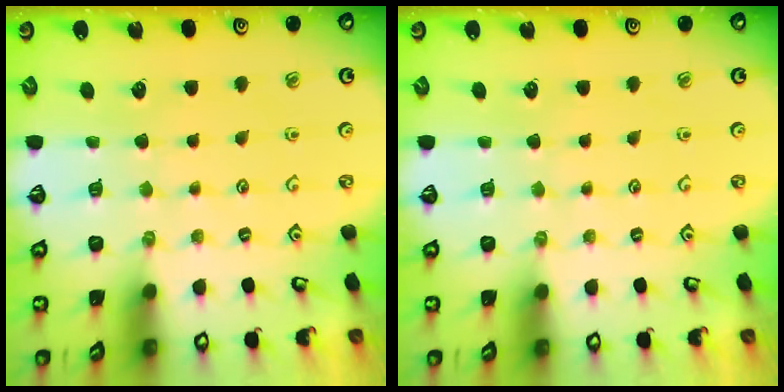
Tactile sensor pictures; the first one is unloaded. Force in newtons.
{"total": 0.0}